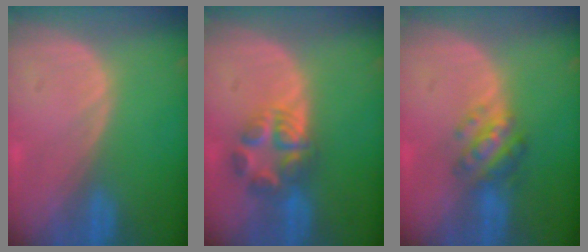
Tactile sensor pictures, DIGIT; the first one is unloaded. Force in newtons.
{"total": 5.9, "press": 5.8, "slide": 0.6}
{"total": 5.2, "press": 5.0, "slide": 1.5}